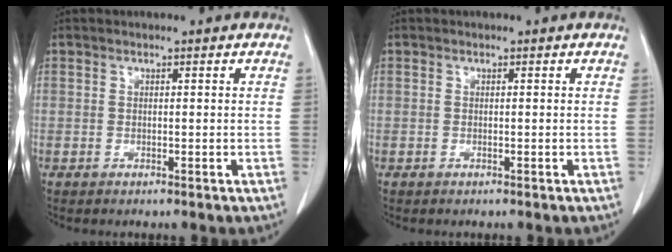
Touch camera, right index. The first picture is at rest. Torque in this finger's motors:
{"motor_torque": [0.02, 0.01, 0.01, 0.01]}